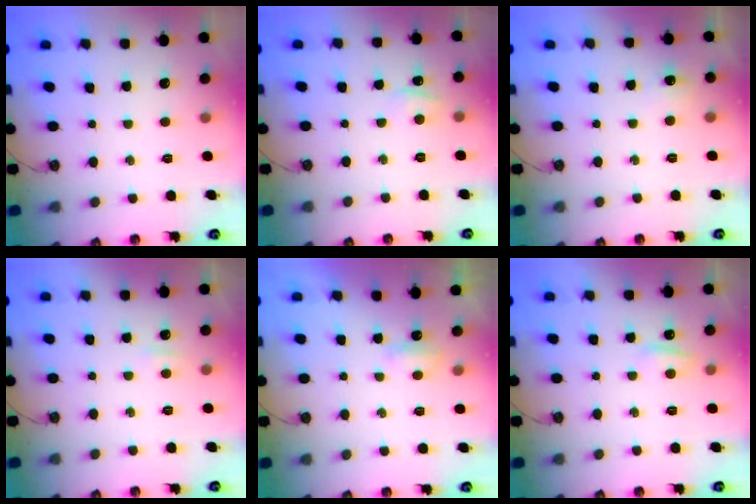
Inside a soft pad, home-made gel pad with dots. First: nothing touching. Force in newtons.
{"total": 5.7, "press": 5.6, "slide": 0.8}
{"total": 5.9, "press": 5.8, "slide": 0.7}
{"total": 2.8, "press": 2.8, "slide": 0.5}
{"total": 2.9, "press": 2.8, "slide": 0.6}
{"total": 3.7, "press": 3.6, "slide": 0.6}